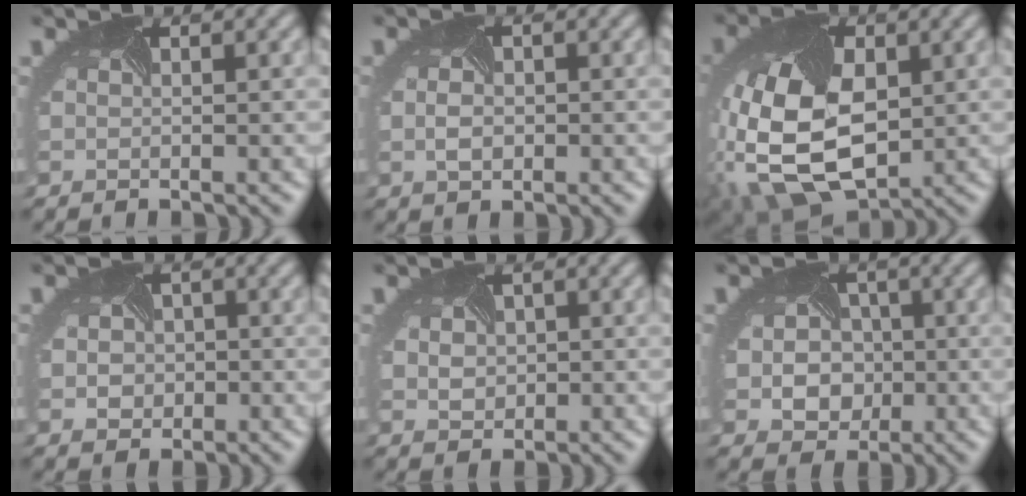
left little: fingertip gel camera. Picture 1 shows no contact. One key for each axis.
{"total": 1.6, "fx": -0.4, "fy": 1.1, "fz": 1.1, "tx": -0.028, "ty": -0.002, "tz": -0.002}
{"total": 12.7, "fx": -1.7, "fy": 8.1, "fz": 9.6, "tx": -0.239, "ty": -0.023, "tz": -0.025}
{"total": 2.4, "fx": -0.2, "fy": 2.1, "fz": 1.2, "tx": -0.017, "ty": -0.001, "tz": -0.006}
{"total": 2.4, "fx": 0.4, "fy": 2.1, "fz": 1.1, "tx": -0.018, "ty": 0.008, "tz": 0.004}
{"total": 5.0, "fx": -0.6, "fy": 4.2, "fz": 2.6, "tx": -0.033, "ty": -0.005, "tz": -0.003}